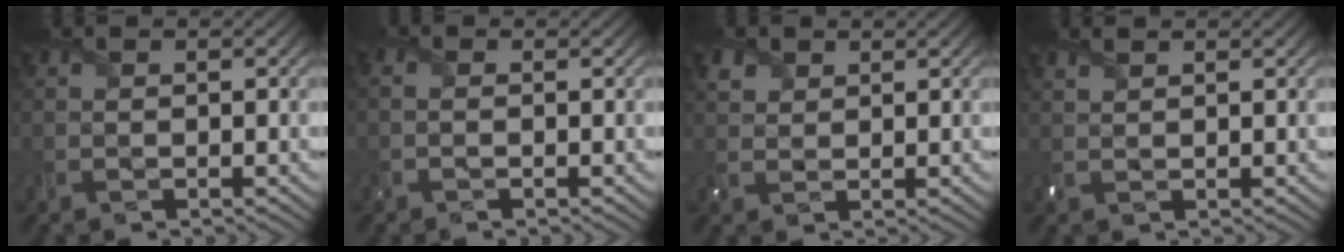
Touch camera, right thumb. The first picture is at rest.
{"total": 0.8, "force": [-0.3, 0.4, 0.6], "torque": [-0.016, -0.001, -0.008]}
{"total": 2.1, "force": [1.4, 1.4, 0.5], "torque": [-0.019, 0.002, 0.030]}
{"total": 1.5, "force": [1.3, 0.4, 0.6], "torque": [-0.024, 0.005, 0.031]}